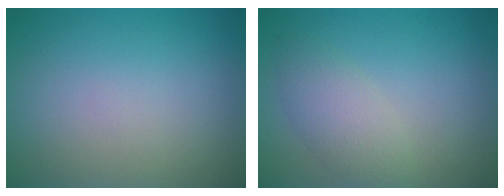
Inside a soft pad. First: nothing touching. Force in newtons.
{"total": 2.9, "press": 2.9, "slide": 0.1}